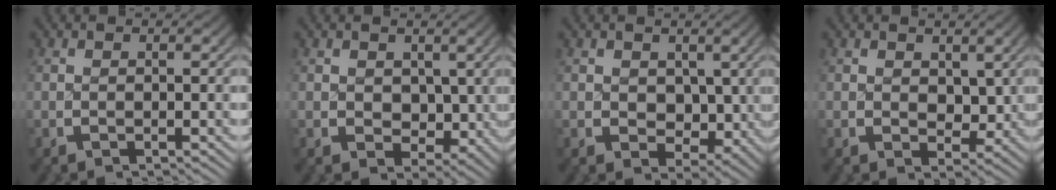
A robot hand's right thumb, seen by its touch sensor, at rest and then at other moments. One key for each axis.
{"total": 3.8, "fx": 0.9, "fy": 2.9, "fz": 2.2, "tx": -0.043, "ty": -0.027, "tz": 0.030}
{"total": 4.4, "fx": 0.9, "fy": 3.4, "fz": 2.6, "tx": -0.055, "ty": -0.029, "tz": 0.030}
{"total": 2.3, "fx": 1.1, "fy": 1.5, "fz": 1.3, "tx": -0.016, "ty": -0.017, "tz": 0.028}